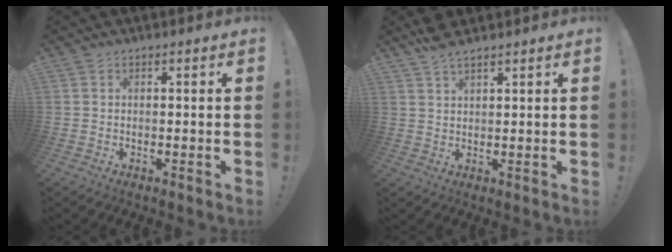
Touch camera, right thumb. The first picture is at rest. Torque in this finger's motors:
{"motor_torque": [0.07, 1.16, 0.39, 0.53, 0.01]}